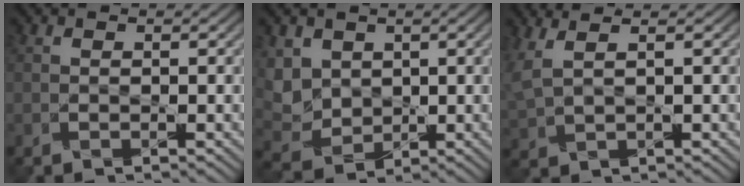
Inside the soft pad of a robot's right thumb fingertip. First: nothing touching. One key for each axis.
{"total": 6.0, "fx": 1.8, "fy": 4.8, "fz": 3.2, "tx": -0.130, "ty": 0.000, "tz": 0.035}
{"total": 3.5, "fx": 2.4, "fy": 0.3, "fz": 2.6, "tx": -0.088, "ty": 0.011, "tz": 0.059}